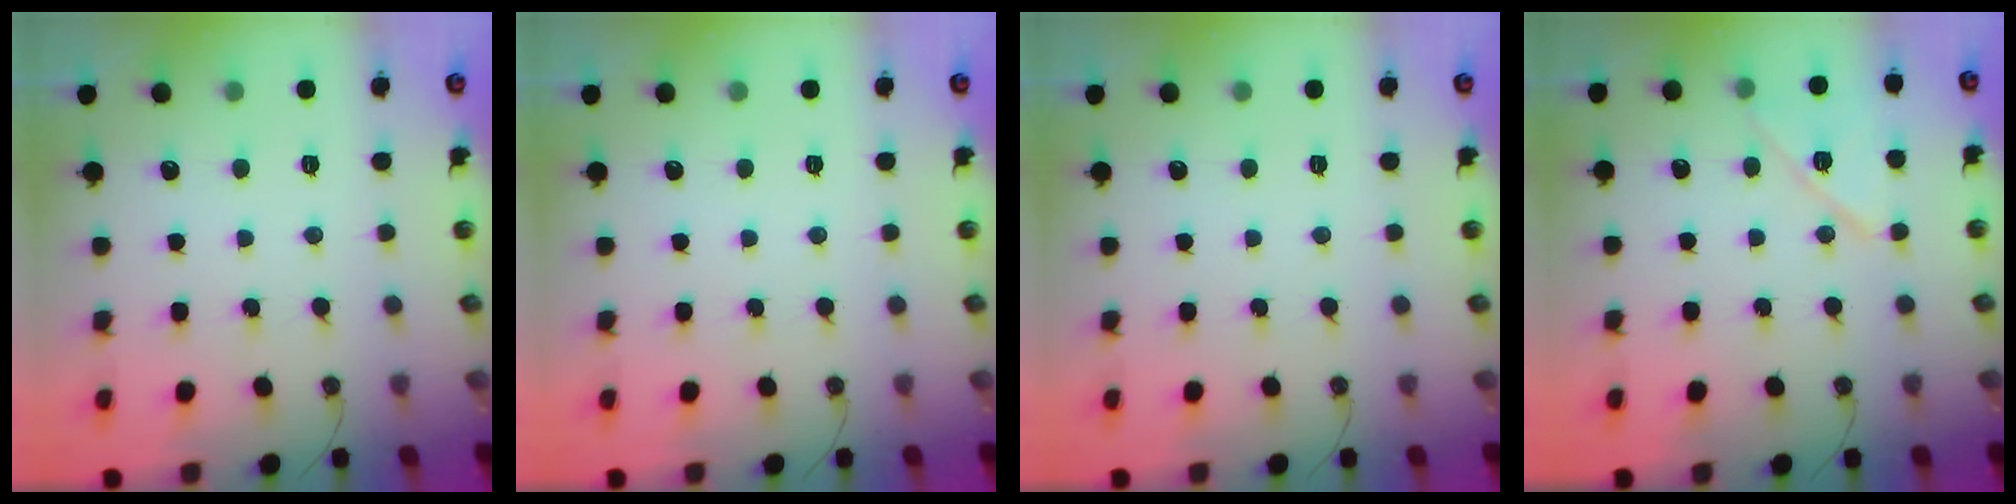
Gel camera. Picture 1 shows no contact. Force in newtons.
{"total": 0.0}
{"total": 0.0}
{"total": 11.6, "press": 11.6, "slide": 0.7}